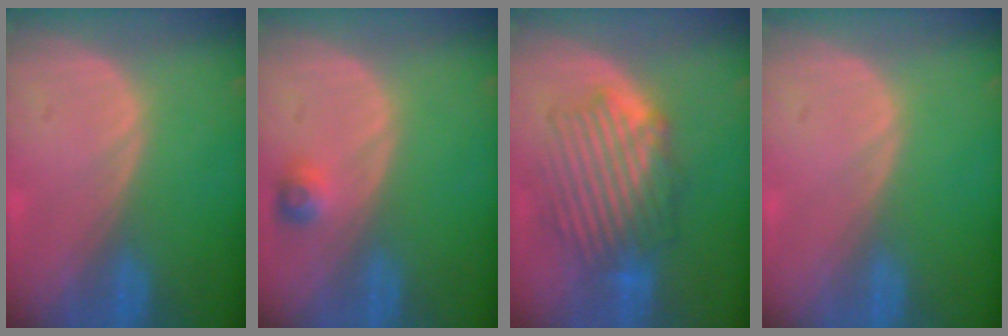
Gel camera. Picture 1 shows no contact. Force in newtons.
{"total": 2.4, "press": 2.2, "slide": 0.9}
{"total": 8.6, "press": 8.3, "slide": 2.0}
{"total": 0.0}